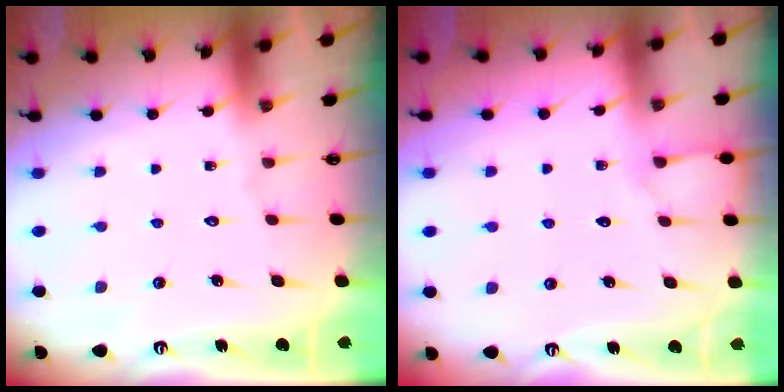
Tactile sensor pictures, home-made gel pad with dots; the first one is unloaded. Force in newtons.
{"total": 5.1, "press": 5.1, "slide": 0.7}